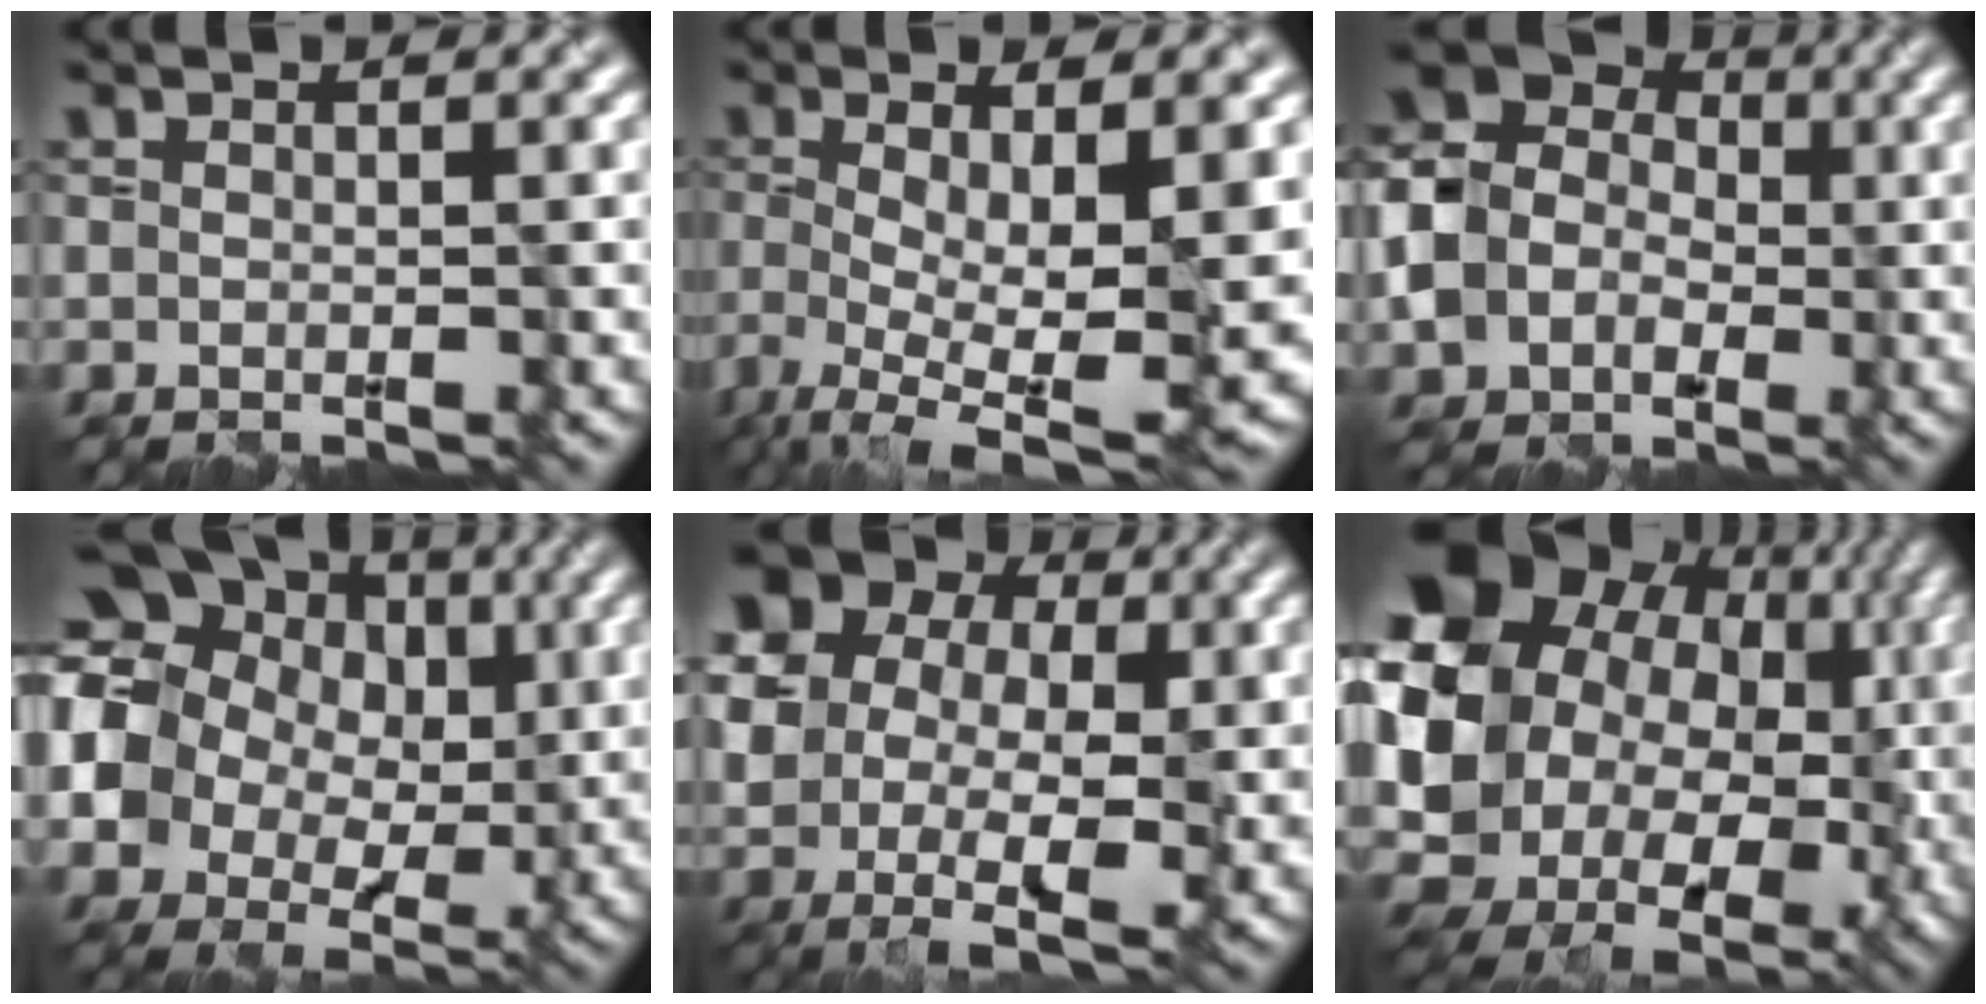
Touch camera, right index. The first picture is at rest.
{"total": 10.5, "force": [-2.5, 3.4, 9.6], "torque": [-0.162, -0.022, -0.040]}
{"total": 10.6, "force": [-1.2, 9.3, 4.8], "torque": [-0.114, 0.008, -0.053]}
{"total": 15.3, "force": [3.7, 12.8, 7.5], "torque": [-0.177, 0.017, 0.061]}
{"total": 17.3, "force": [2.5, 13.9, 9.9], "torque": [-0.184, 0.009, 0.040]}
{"total": 18.6, "force": [2.5, 15.5, 10.0], "torque": [-0.212, -0.013, 0.061]}